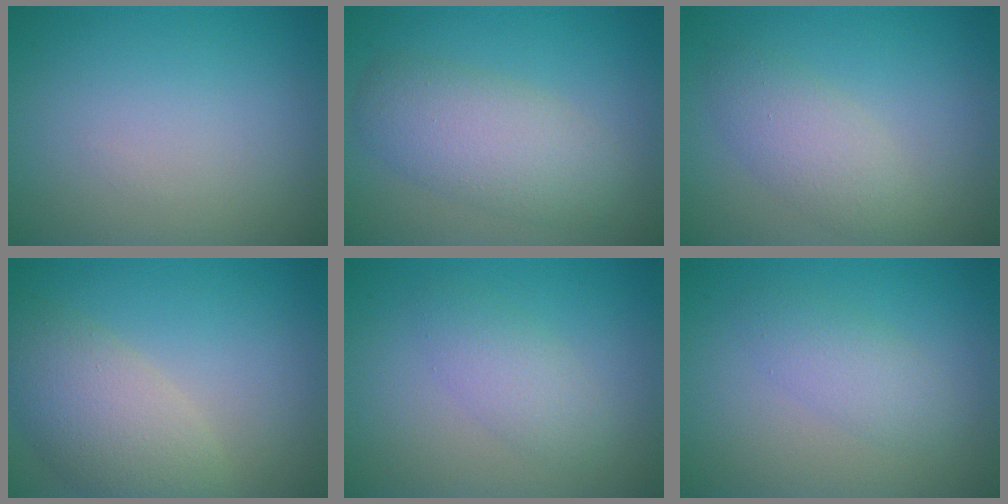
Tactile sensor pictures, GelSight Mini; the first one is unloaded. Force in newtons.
{"total": 5.2, "press": 5.2, "slide": 0.0}
{"total": 3.2, "press": 3.2, "slide": 0.3}
{"total": 5.9, "press": 5.8, "slide": 0.7}
{"total": 2.5, "press": 2.5, "slide": 0.1}
{"total": 2.4, "press": 2.4, "slide": 0.1}